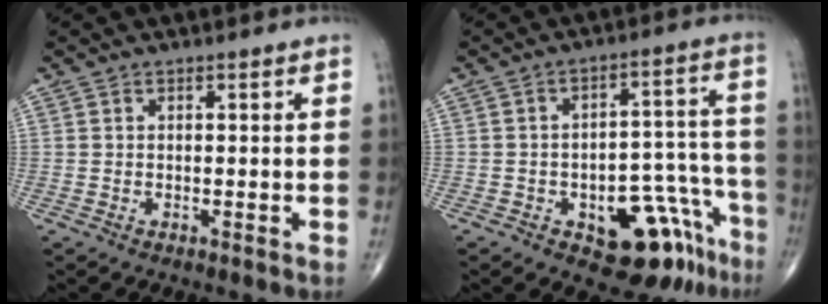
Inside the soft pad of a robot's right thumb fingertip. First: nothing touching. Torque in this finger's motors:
{"motor_torque": [3.29, 1.25, 0.56, -0.87, 0.02]}